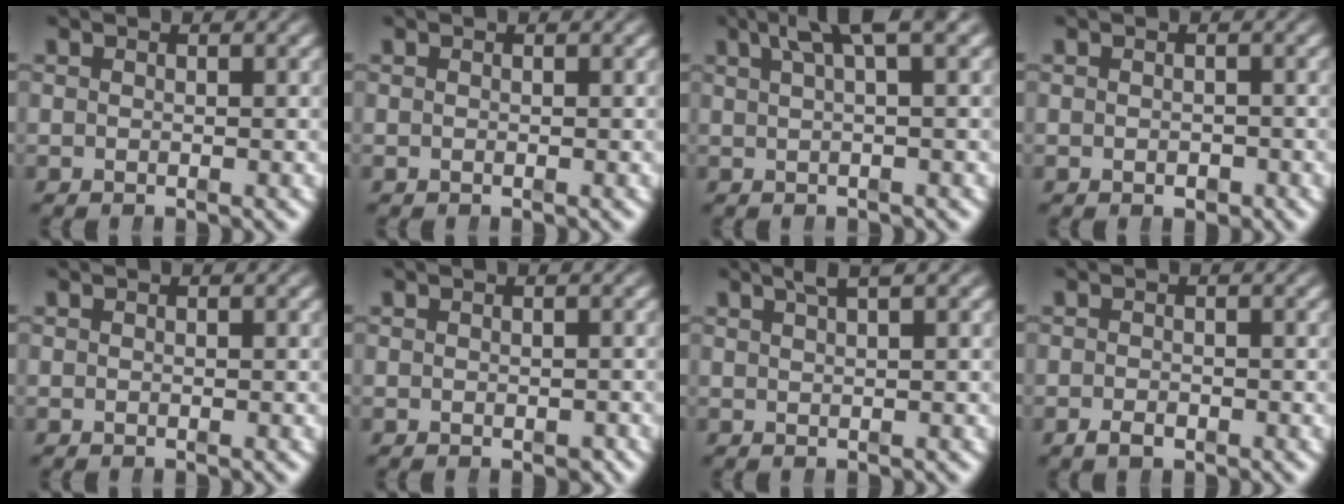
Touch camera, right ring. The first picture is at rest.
{"total": 0.0}
{"total": 4.9, "force": [2.9, 0.0, 3.9], "torque": [-0.052, 0.022, 0.043]}
{"total": 0.7, "force": [-0.6, 0.3, 0.3], "torque": [-0.005, -0.008, -0.004]}
{"total": 0.0}
{"total": 0.6, "force": [-0.4, 0.3, 0.4], "torque": [-0.005, -0.001, -0.005]}
{"total": 2.6, "force": [1.9, -0.6, 1.7], "torque": [-0.013, 0.010, 0.034]}
{"total": 1.2, "force": [-1.0, 0.2, 0.6], "torque": [-0.005, -0.010, -0.013]}